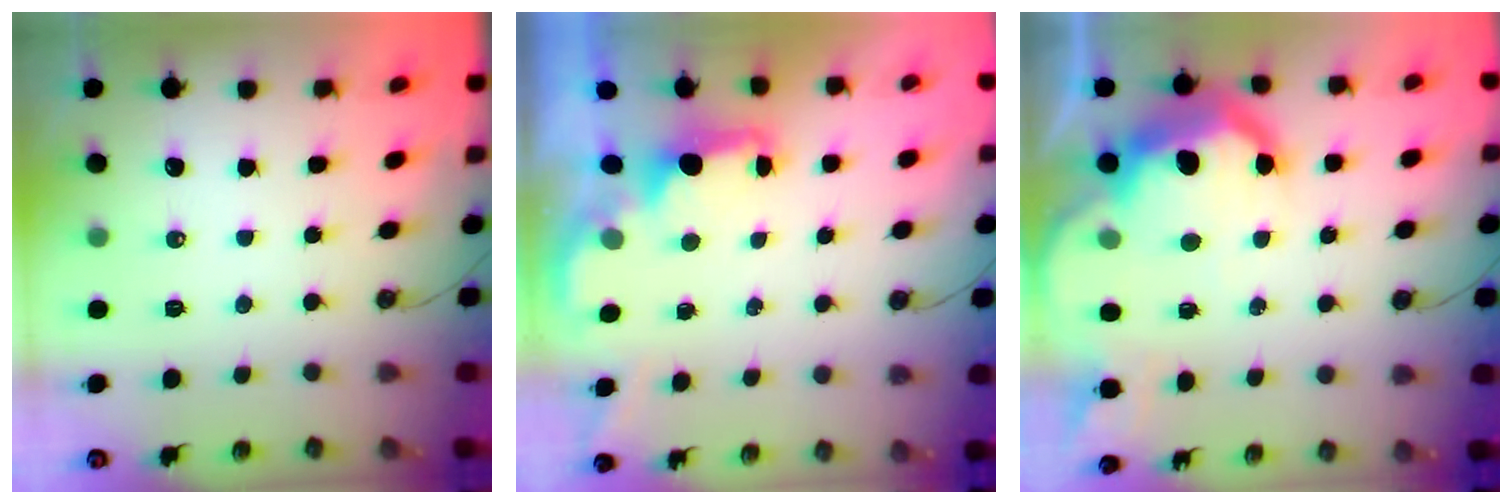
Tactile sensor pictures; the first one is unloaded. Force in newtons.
{"total": 1.7, "press": 1.5, "slide": 0.6}
{"total": 17.7, "press": 17.7, "slide": 1.1}